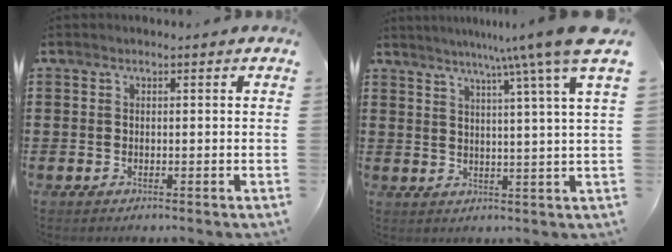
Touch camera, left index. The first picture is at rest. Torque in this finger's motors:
{"motor_torque": [1.77, -0.36, 0.36, 0.21]}